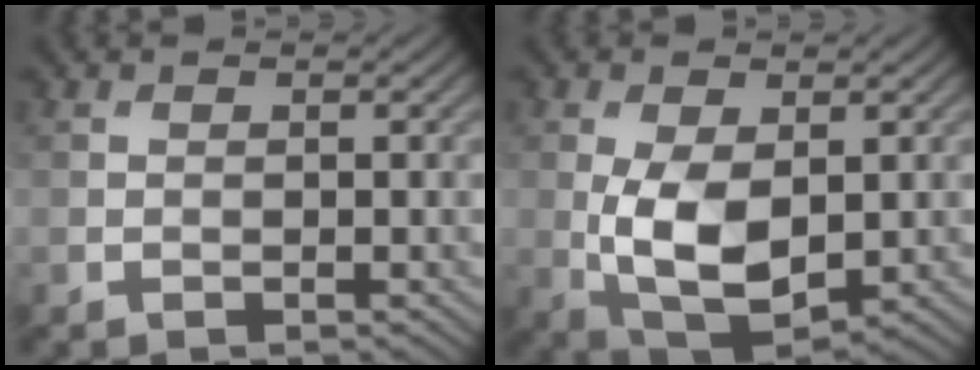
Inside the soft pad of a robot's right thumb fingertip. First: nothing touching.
{"total": 8.5, "force": [-0.4, 4.6, 7.2], "torque": [-0.155, -0.011, 0.002]}